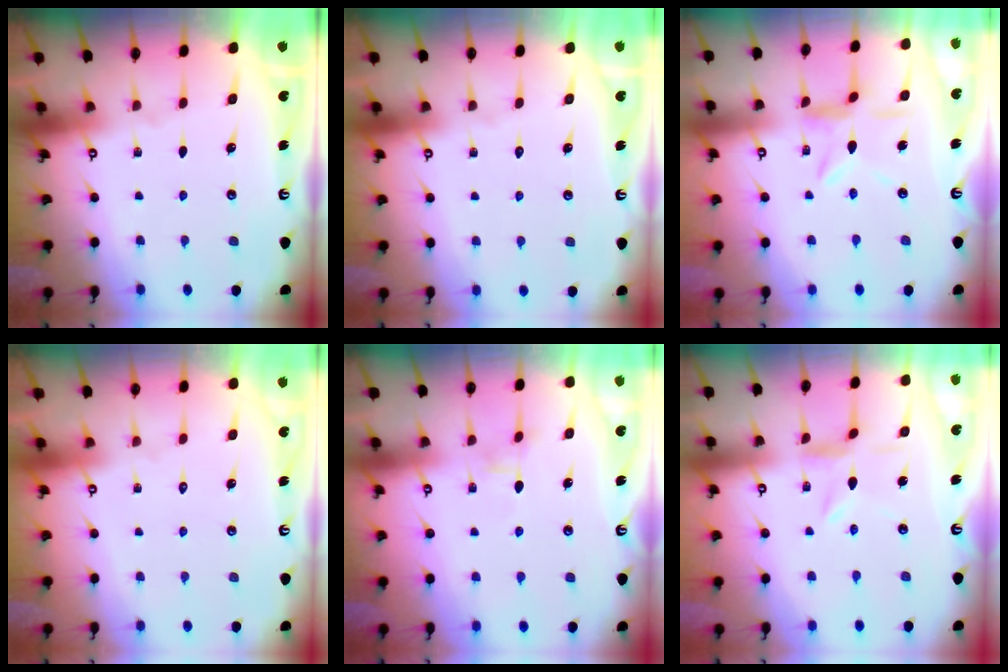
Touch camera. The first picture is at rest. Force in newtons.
{"total": 1.7, "press": 1.7, "slide": 0.2}
{"total": 7.4, "press": 7.4, "slide": 0.7}
{"total": 1.5, "press": 1.5, "slide": 0.1}
{"total": 1.9, "press": 1.9, "slide": 0.2}
{"total": 2.8, "press": 2.7, "slide": 0.3}